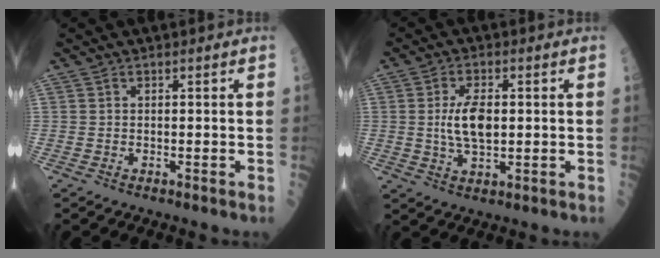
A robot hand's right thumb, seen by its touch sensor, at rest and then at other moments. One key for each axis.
{"total": 7.3, "fx": 0.4, "fy": 3.4, "fz": 6.4, "tx": -0.118, "ty": -0.003, "tz": 0.008}